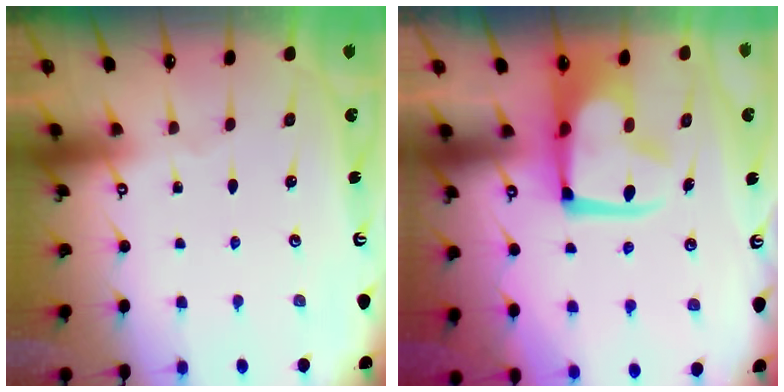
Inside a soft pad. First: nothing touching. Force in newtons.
{"total": 8.6, "press": 8.5, "slide": 1.1}